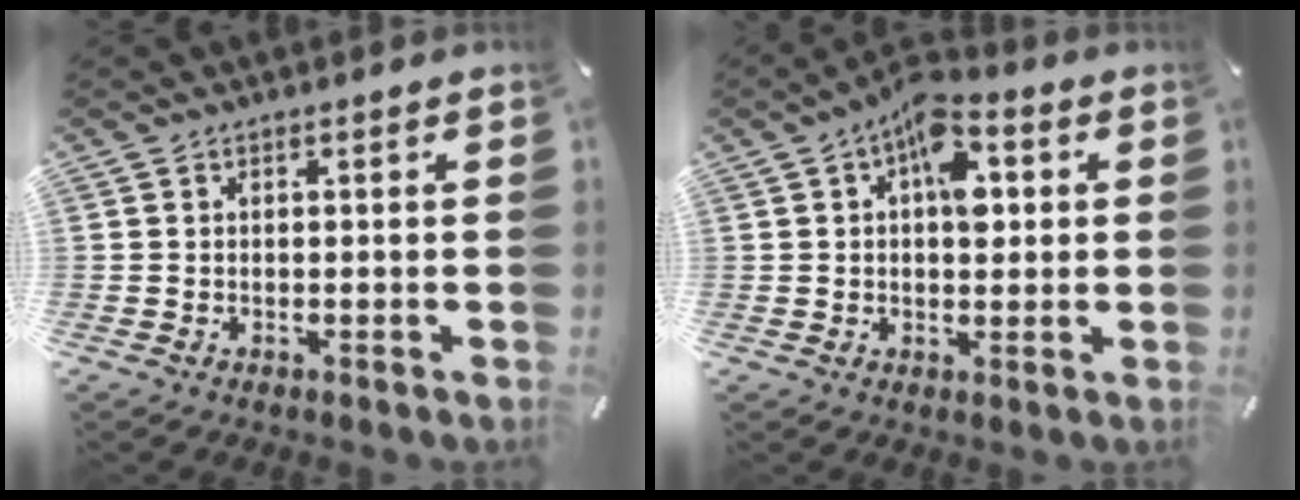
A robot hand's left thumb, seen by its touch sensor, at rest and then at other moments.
{"total": 9.4, "force": [2.7, 5.4, 7.2], "torque": [-0.082, -0.014, 0.042]}